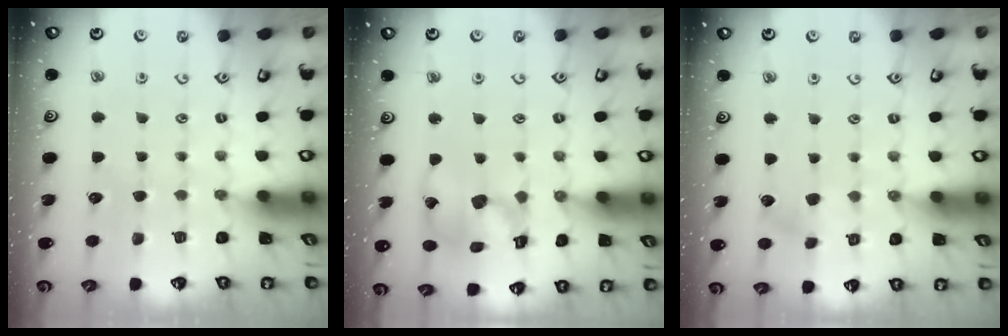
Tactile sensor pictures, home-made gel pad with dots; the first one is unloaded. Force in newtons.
{"total": 13.9, "press": 13.8, "slide": 1.8}
{"total": 5.7, "press": 5.6, "slide": 0.8}